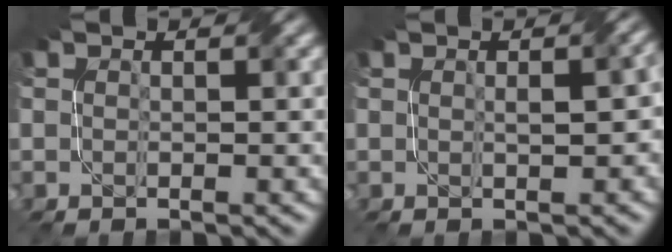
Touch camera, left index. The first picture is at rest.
{"total": 2.3, "force": [0.1, 0.8, 2.2], "torque": [-0.028, 0.005, 0.014]}